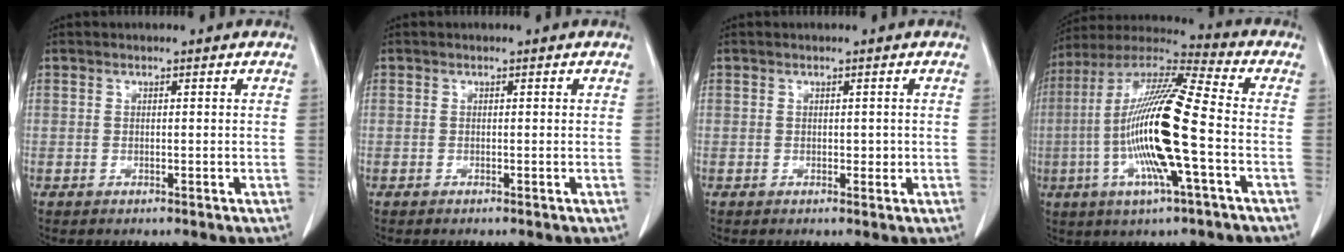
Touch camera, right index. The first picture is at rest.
{"total": 0.0}
{"total": 1.0, "force": [0.0, 0.7, 0.7], "torque": [-0.005, 0.002, 0.000]}
{"total": 18.0, "force": [-3.5, 1.0, 17.6], "torque": [-0.356, -0.004, -0.072]}